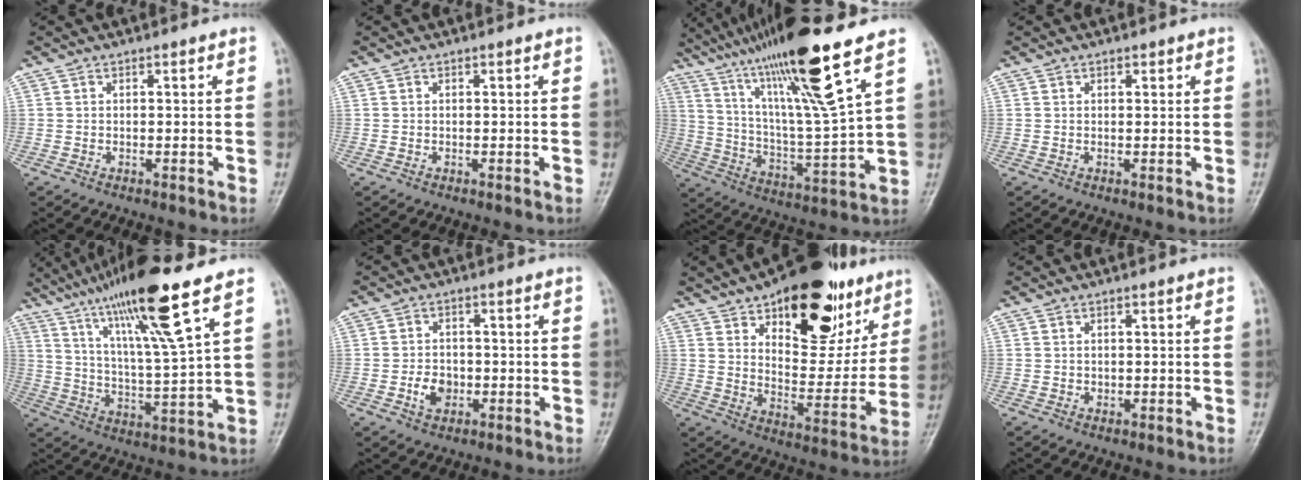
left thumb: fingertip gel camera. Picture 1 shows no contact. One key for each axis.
{"total": 0.0}
{"total": 21.8, "fx": 13.6, "fy": 1.6, "fz": 17.0, "tx": -0.291, "ty": -0.050, "tz": 0.243}
{"total": 0.8, "fx": 0.5, "fy": 0.5, "fz": 0.4, "tx": 0.000, "ty": -0.002, "tz": 0.005}
{"total": 18.3, "fx": 11.0, "fy": 1.2, "fz": 14.6, "tx": -0.247, "ty": -0.044, "tz": 0.193}
{"total": 4.7, "fx": -1.4, "fy": 3.6, "fz": 2.6, "tx": -0.029, "ty": 0.009, "tz": -0.024}
{"total": 25.5, "fx": 14.6, "fy": 12.4, "fz": 16.9, "tx": -0.192, "ty": -0.047, "tz": 0.220}
{"total": 0.6, "fx": 0.0, "fy": 0.6, "fz": 0.2, "tx": 0.003, "ty": 0.001, "tz": 0.000}